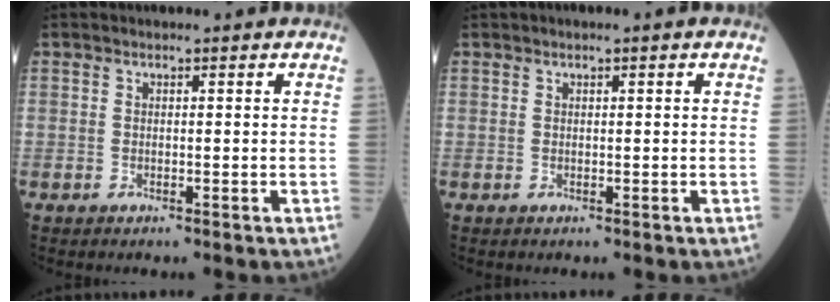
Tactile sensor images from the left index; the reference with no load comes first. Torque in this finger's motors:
{"motor_torque": [-0.11, -0.33, -0.46, 0.01]}